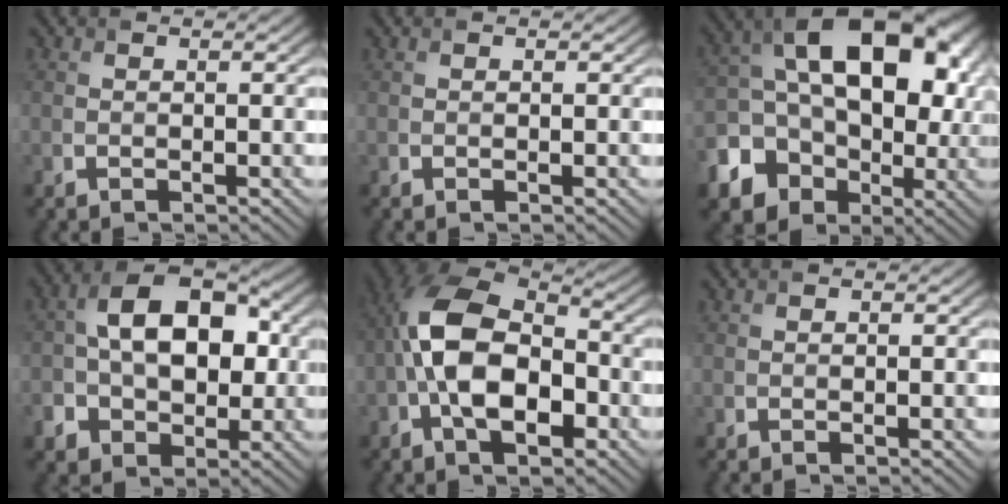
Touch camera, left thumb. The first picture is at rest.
{"total": 0.0}
{"total": 18.5, "force": [-1.8, 14.0, 12.1], "torque": [-0.205, -0.026, -0.018]}
{"total": 11.6, "force": [-0.1, 8.0, 8.4], "torque": [-0.141, 0.006, -0.001]}
{"total": 12.9, "force": [-2.5, 7.6, 10.1], "torque": [-0.212, 0.003, -0.062]}
{"total": 0.0}